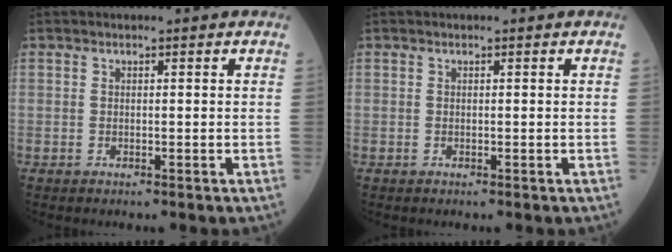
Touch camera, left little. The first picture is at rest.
{"total": 0.0}